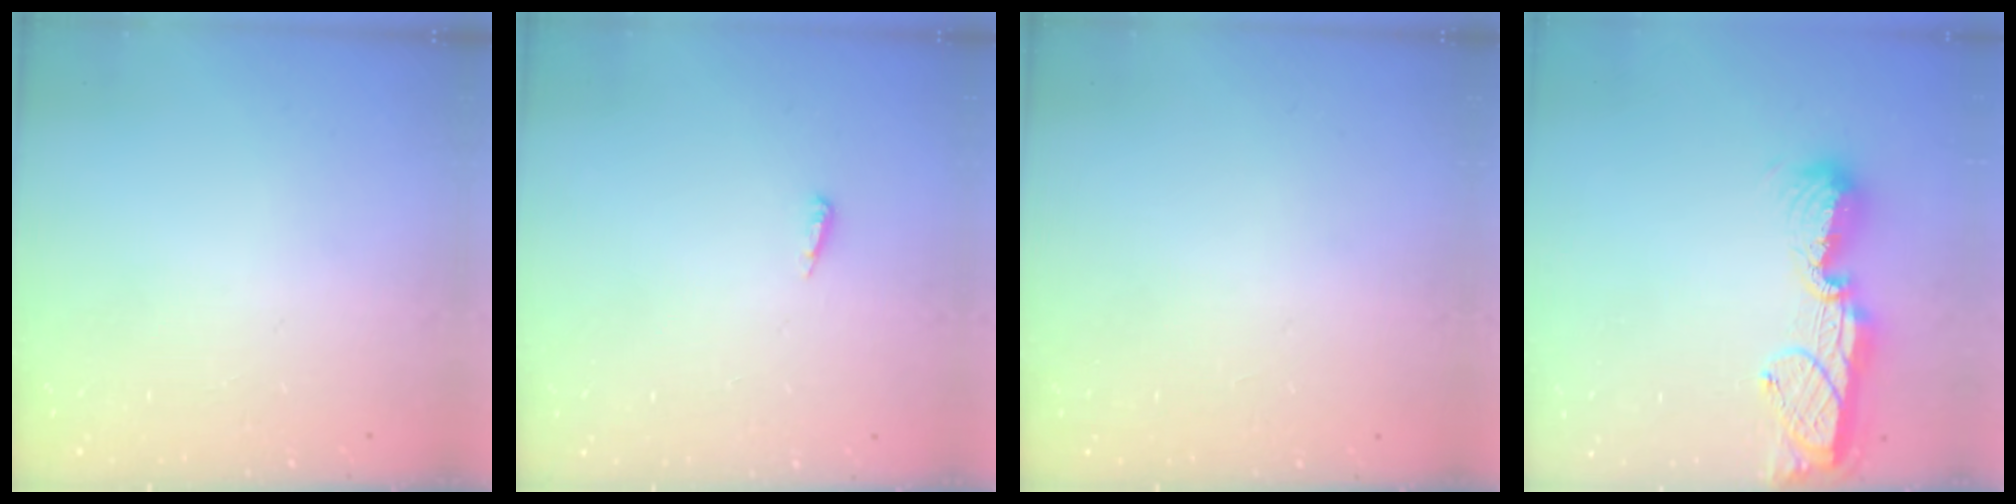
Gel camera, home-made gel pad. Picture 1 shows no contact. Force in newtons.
{"total": 3.6, "press": 3.5, "slide": 0.6}
{"total": 1.0, "press": 0.8, "slide": 0.6}
{"total": 12.5, "press": 12.4, "slide": 1.0}